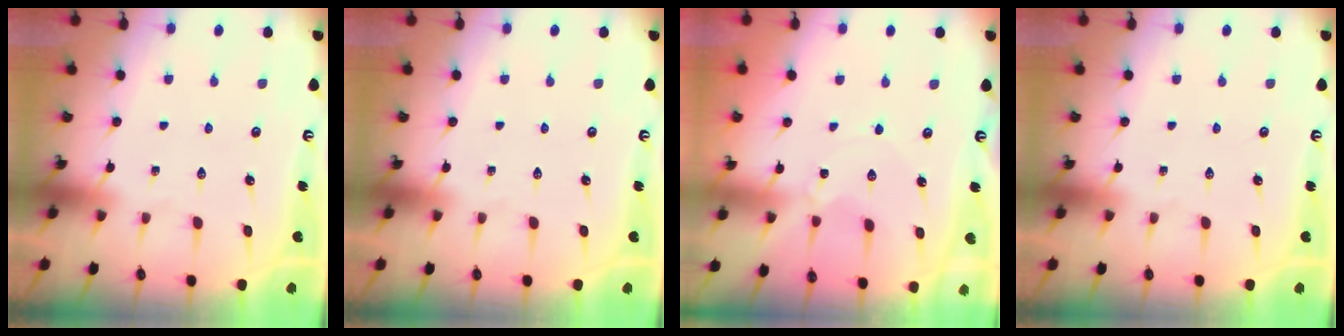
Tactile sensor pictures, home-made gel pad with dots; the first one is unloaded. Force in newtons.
{"total": 0.0}
{"total": 1.3, "press": 1.3, "slide": 0.2}
{"total": 0.0}